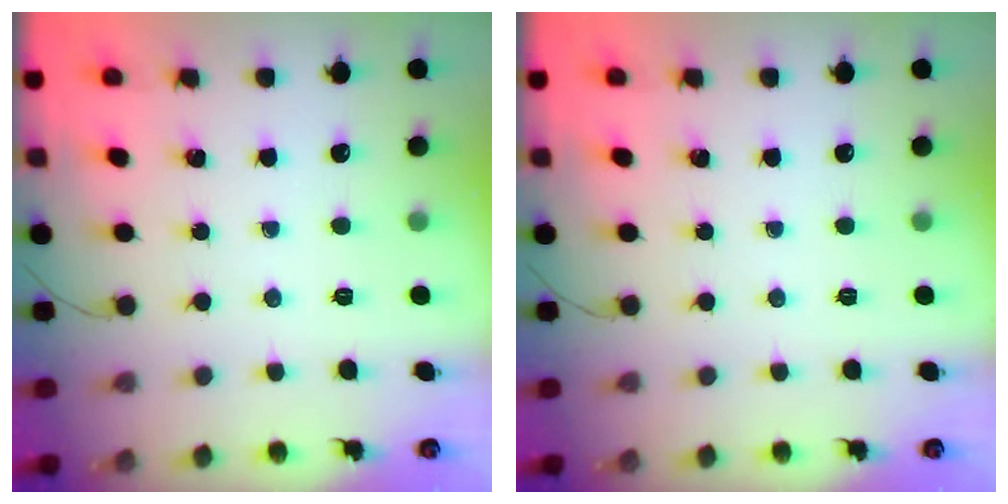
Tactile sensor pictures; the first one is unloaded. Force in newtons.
{"total": 0.0}